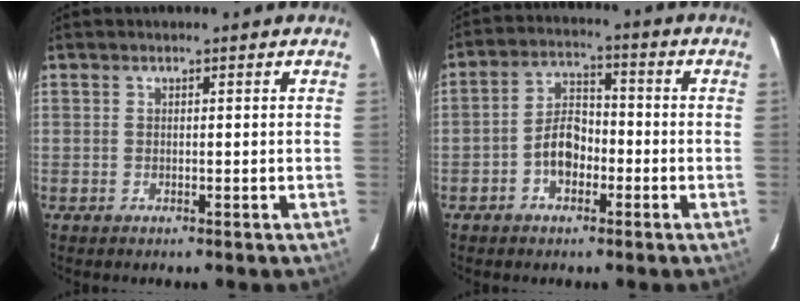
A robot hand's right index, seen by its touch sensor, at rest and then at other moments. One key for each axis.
{"total": 6.4, "fx": -2.6, "fy": 4.1, "fz": 4.1, "tx": -0.078, "ty": 0.021, "tz": -0.043}